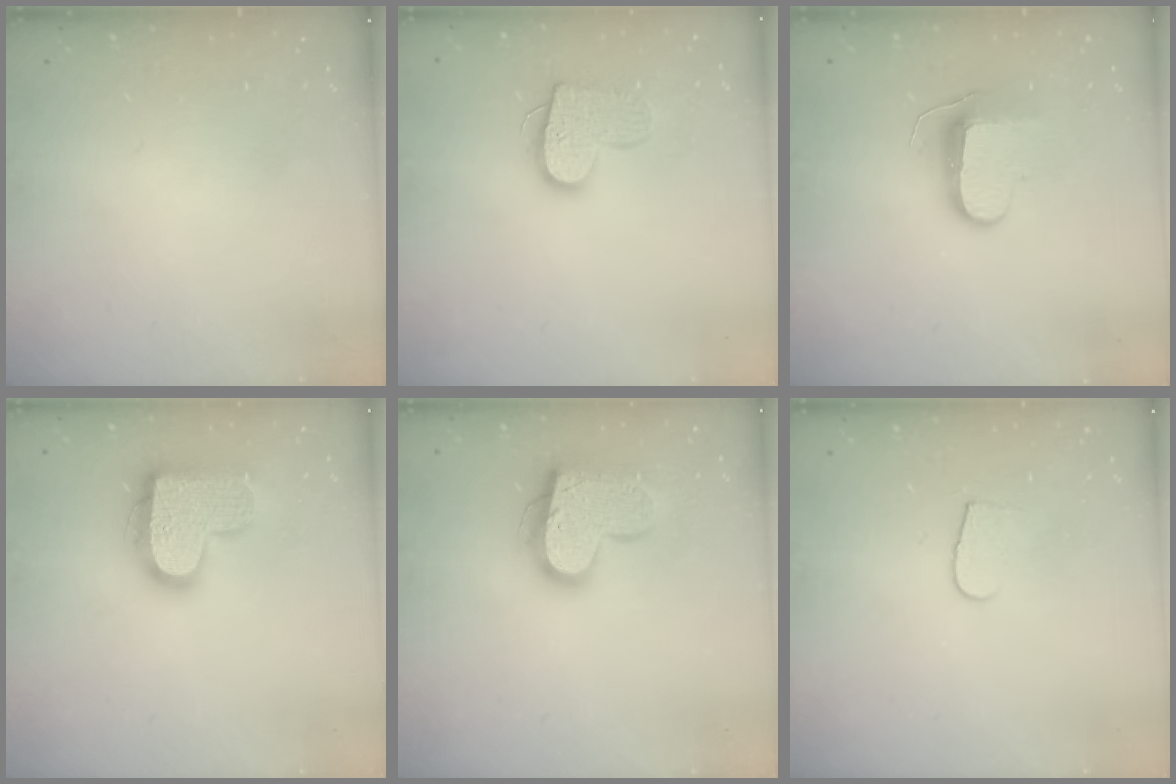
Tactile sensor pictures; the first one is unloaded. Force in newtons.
{"total": 13.0, "press": 13.0, "slide": 0.9}
{"total": 10.5, "press": 10.4, "slide": 1.0}
{"total": 18.5, "press": 18.5, "slide": 1.0}
{"total": 18.0, "press": 17.9, "slide": 1.4}
{"total": 6.0, "press": 6.0, "slide": 0.5}